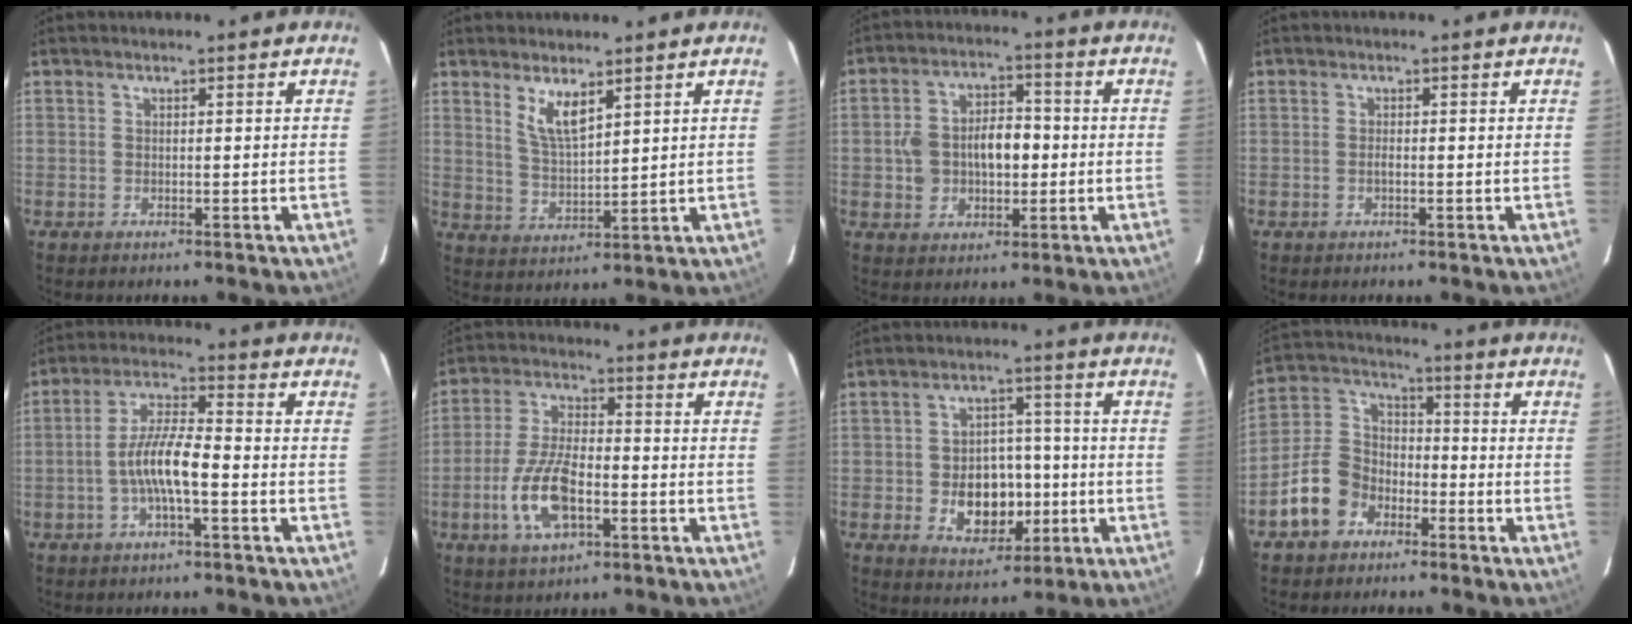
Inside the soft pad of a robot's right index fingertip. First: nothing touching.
{"total": 5.8, "force": [3.6, 1.5, 4.2], "torque": [-0.080, -0.008, 0.074]}
{"total": 9.3, "force": [-0.7, 6.2, 6.8], "torque": [-0.129, 0.019, -0.005]}
{"total": 0.7, "force": [-0.3, 0.1, 0.6], "torque": [-0.014, 0.002, -0.005]}
{"total": 8.3, "force": [-2.7, 1.5, 7.7], "torque": [-0.156, 0.008, -0.050]}
{"total": 11.2, "force": [-4.1, 4.5, 9.4], "torque": [-0.199, -0.002, -0.074]}
{"total": 10.3, "force": [-2.5, 7.4, 6.8], "torque": [-0.135, 0.010, -0.020]}
{"total": 10.7, "force": [-5.9, 7.8, 4.4], "torque": [-0.102, 0.038, -0.101]}